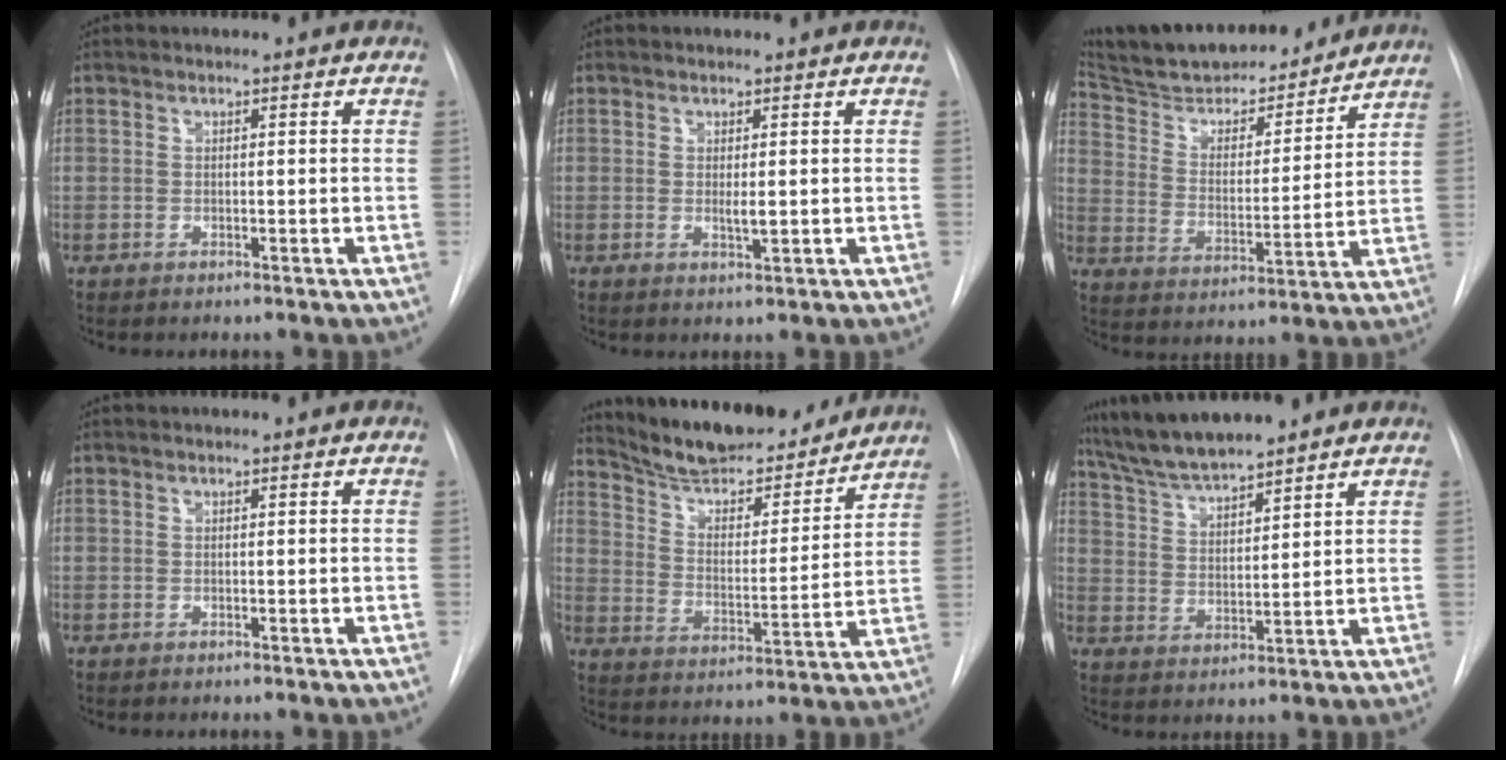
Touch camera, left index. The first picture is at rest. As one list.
[{"total": 1.3, "force": [0.2, 0.3, 1.3], "torque": [-0.024, -0.003, 0.007]}, {"total": 21.0, "force": [19.0, 4.7, 7.6], "torque": [-0.129, 0.004, 0.294]}, {"total": 0.0}, {"total": 19.9, "force": [18.0, 4.2, 7.3], "torque": [-0.111, -0.005, 0.273]}, {"total": 9.9, "force": [9.0, 0.6, 4.0], "torque": [-0.078, 0.018, 0.171]}]